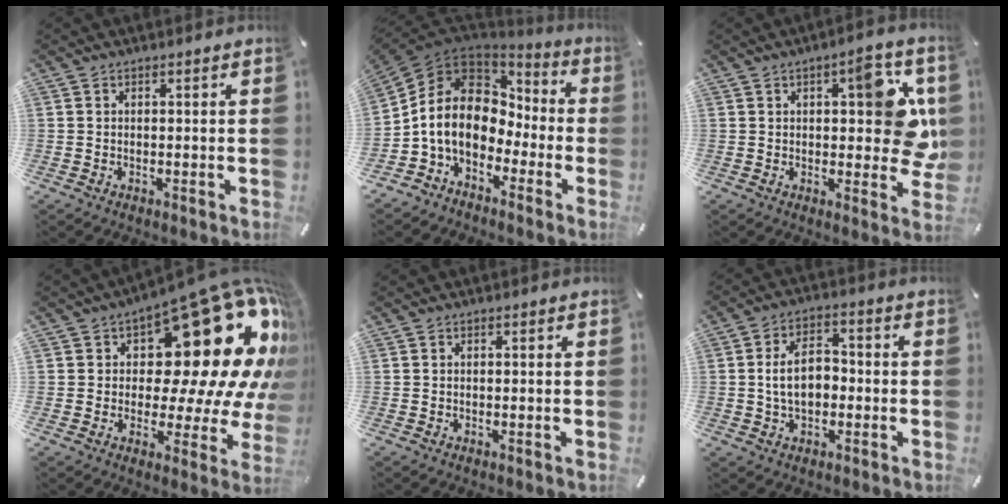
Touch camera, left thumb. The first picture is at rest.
{"total": 12.7, "force": [-1.3, 10.6, 6.9], "torque": [-0.166, 0.003, -0.027]}
{"total": 14.9, "force": [3.2, 6.5, 13.0], "torque": [-0.147, -0.013, 0.050]}
{"total": 27.9, "force": [11.3, 13.2, 21.8], "torque": [-0.291, -0.104, 0.198]}
{"total": 0.0}
{"total": 8.7, "force": [-0.5, 5.8, 6.5], "torque": [-0.131, 0.010, -0.013]}